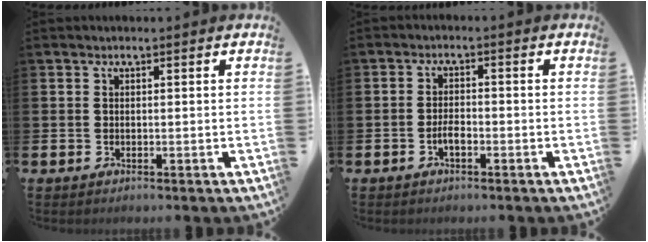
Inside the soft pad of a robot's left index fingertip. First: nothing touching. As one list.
[{"total": 2.0, "force": [-0.9, 0.8, 1.5], "torque": [-0.026, 0.002, -0.018]}]